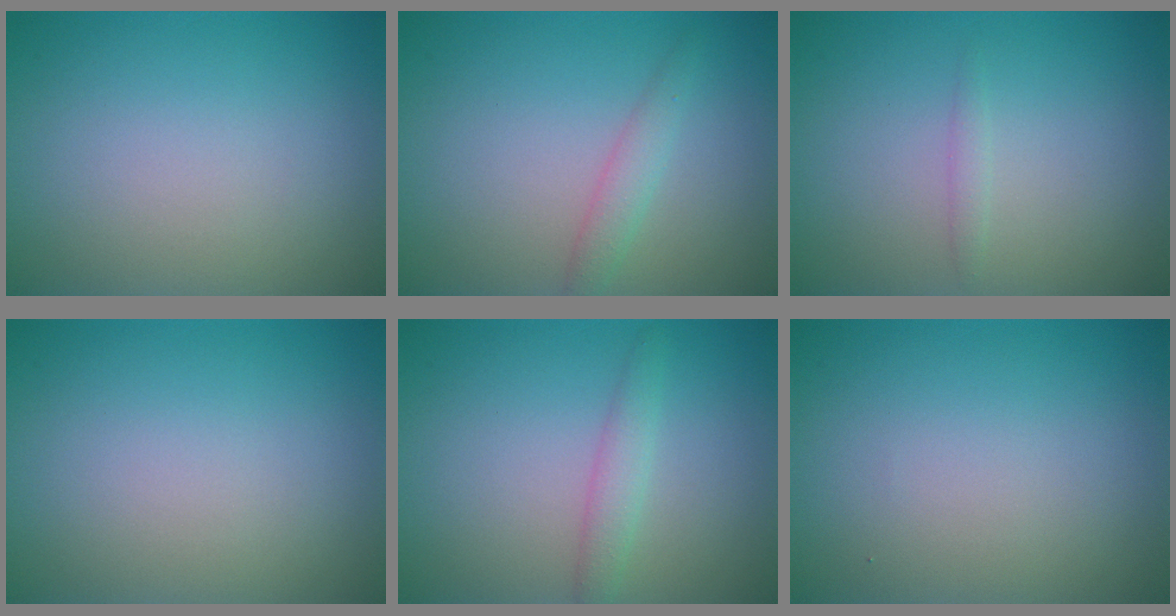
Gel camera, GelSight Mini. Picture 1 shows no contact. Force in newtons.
{"total": 1.6, "press": 1.6, "slide": 0.0}
{"total": 0.7, "press": 0.7, "slide": 0.0}
{"total": 0.0}
{"total": 1.7, "press": 1.7, "slide": 0.1}
{"total": 0.0}